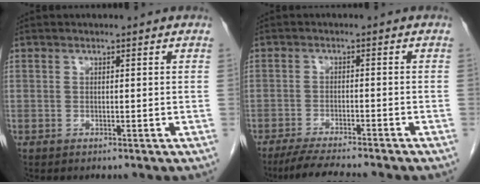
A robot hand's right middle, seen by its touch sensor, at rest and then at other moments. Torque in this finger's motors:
{"motor_torque": [0.34, -0.25, 0.09, 0.05]}